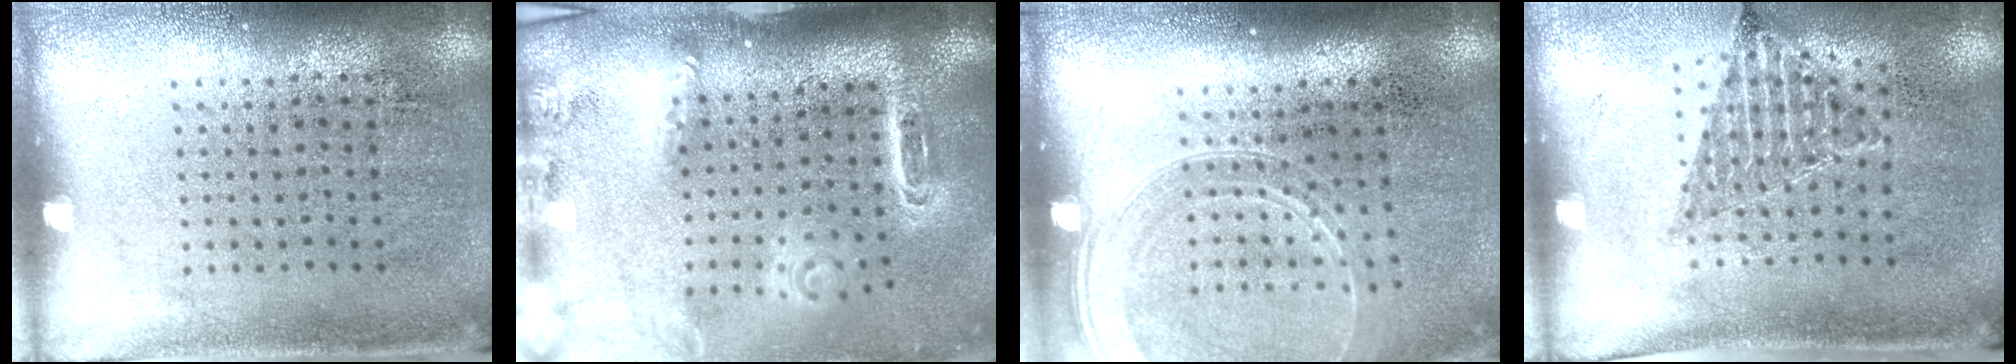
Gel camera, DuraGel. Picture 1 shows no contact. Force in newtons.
{"total": 2.9, "press": 2.1, "slide": 2.0}
{"total": 1.7, "press": 1.6, "slide": 0.7}
{"total": 1.0, "press": 0.9, "slide": 0.4}